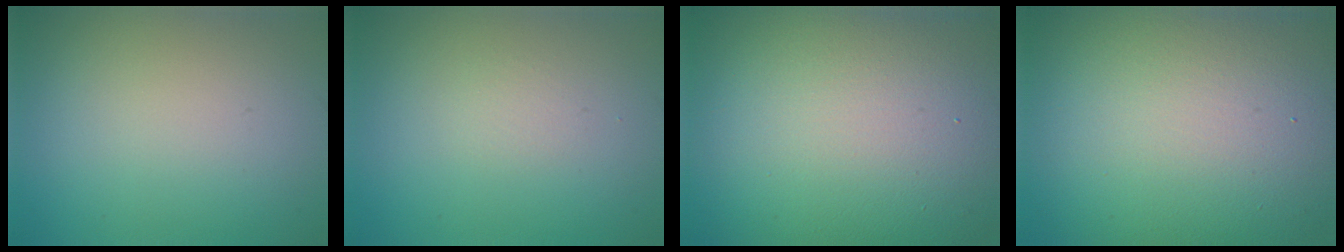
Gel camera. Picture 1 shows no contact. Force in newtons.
{"total": 0.0}
{"total": 22.3, "press": 22.3, "slide": 1.1}
{"total": 19.7, "press": 19.7, "slide": 0.7}